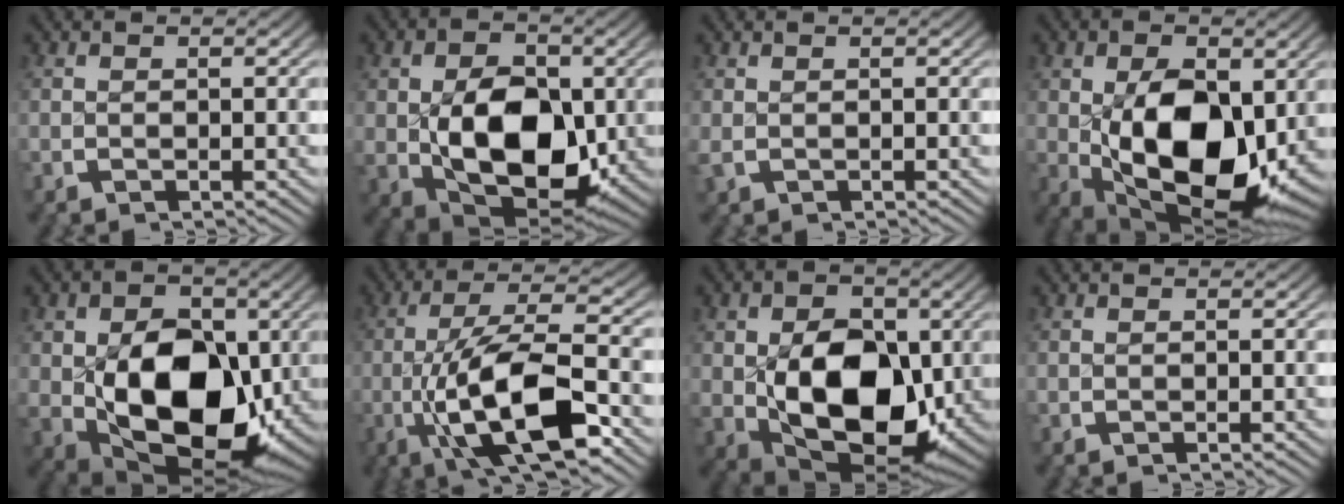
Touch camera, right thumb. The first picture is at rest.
{"total": 14.8, "force": [-1.8, 9.5, 11.2], "torque": [-0.221, -0.067, 0.001]}
{"total": 0.6, "force": [0.1, 0.5, 0.4], "torque": [-0.013, -0.002, 0.006]}
{"total": 17.0, "force": [-2.1, 10.4, 13.2], "torque": [-0.244, -0.067, 0.002]}
{"total": 18.9, "force": [-2.1, 12.2, 14.3], "torque": [-0.258, -0.074, 0.003]}
{"total": 12.3, "force": [-2.3, 5.5, 10.8], "torque": [-0.211, -0.035, -0.019]}
{"total": 16.8, "force": [-1.9, 10.8, 12.8], "torque": [-0.239, -0.074, 0.005]}
{"total": 0.0}